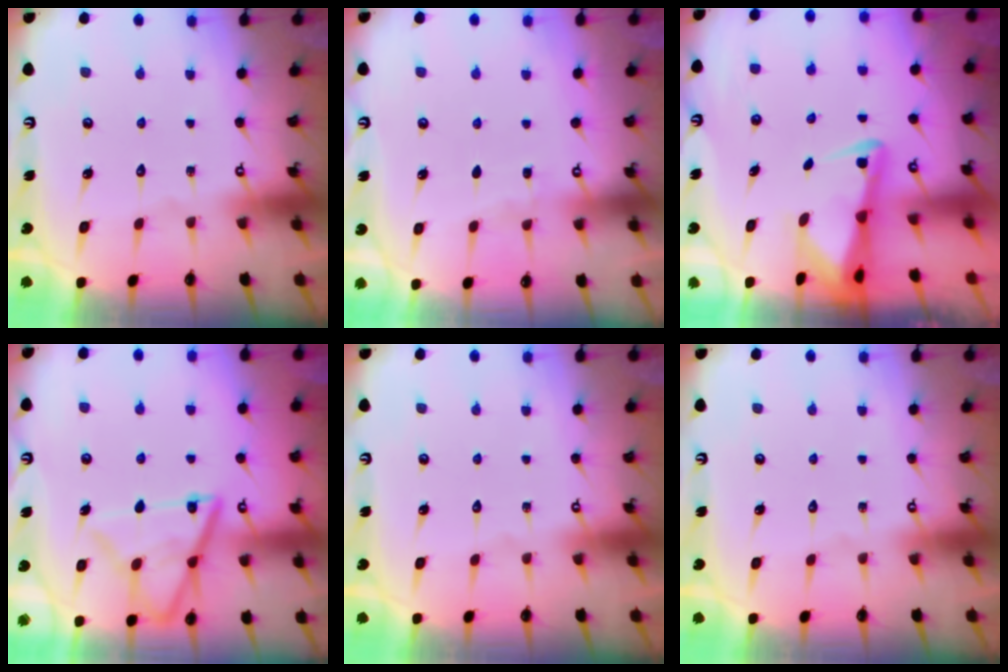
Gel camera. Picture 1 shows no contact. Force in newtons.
{"total": 3.7, "press": 3.7, "slide": 0.3}
{"total": 2.6, "press": 2.5, "slide": 0.6}
{"total": 14.4, "press": 14.3, "slide": 1.5}
{"total": 0.0}
{"total": 0.0}